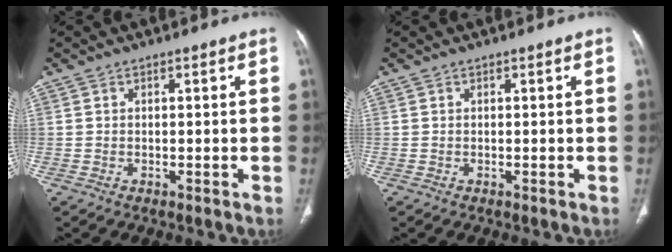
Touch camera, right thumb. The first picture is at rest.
{"total": 0.0}